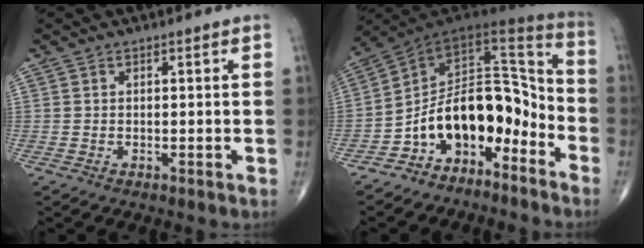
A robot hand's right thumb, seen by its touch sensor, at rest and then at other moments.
{"total": 16.4, "force": [-8.0, 10.0, 10.2], "torque": [-0.111, 0.121, -0.138]}